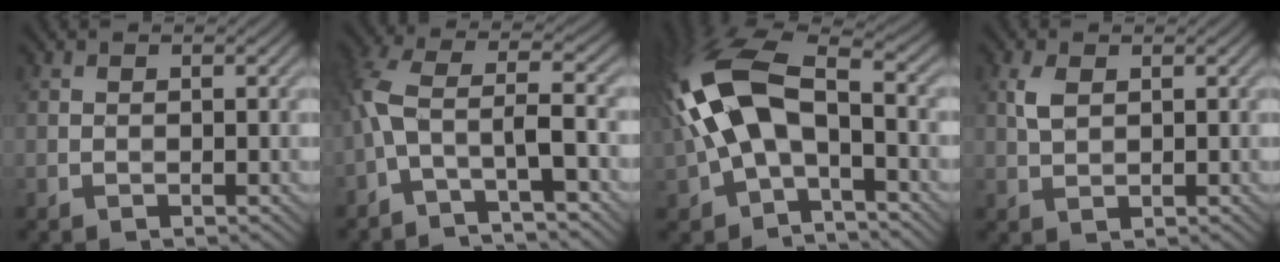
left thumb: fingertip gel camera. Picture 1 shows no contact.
{"total": 7.4, "force": [-3.0, 2.4, 6.3], "torque": [-0.141, 0.016, -0.072]}
{"total": 13.7, "force": [-0.9, 7.3, 11.6], "torque": [-0.269, 0.026, -0.030]}
{"total": 2.2, "force": [0.9, 1.2, 1.6], "torque": [-0.043, 0.003, 0.019]}